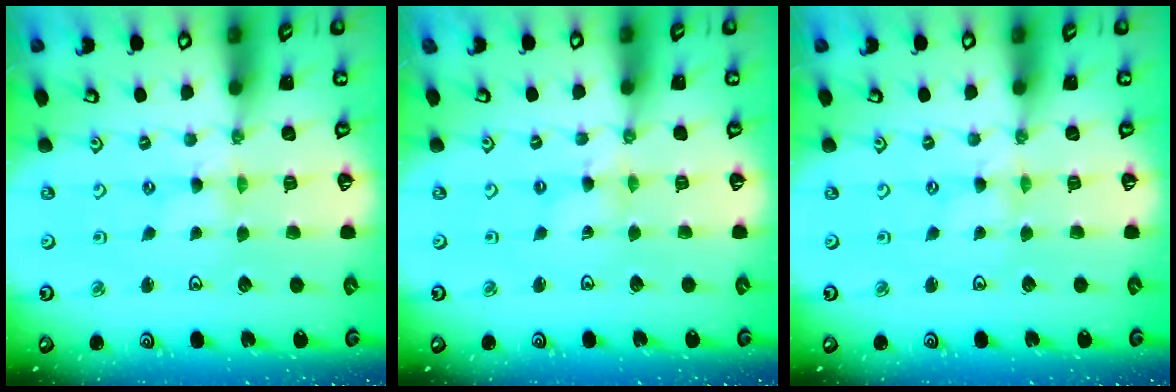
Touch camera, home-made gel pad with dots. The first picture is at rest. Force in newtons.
{"total": 1.6, "press": 1.6, "slide": 0.3}
{"total": 0.0}